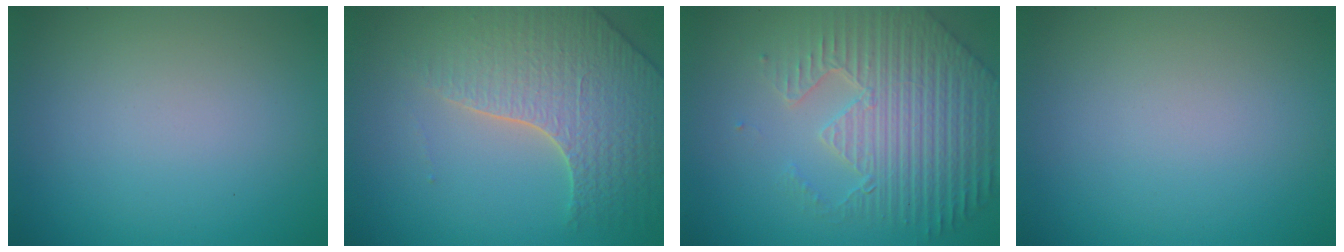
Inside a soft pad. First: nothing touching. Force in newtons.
{"total": 4.9, "press": 4.5, "slide": 2.0}
{"total": 6.9, "press": 5.4, "slide": 4.3}
{"total": 0.0}